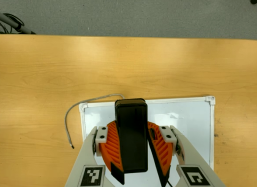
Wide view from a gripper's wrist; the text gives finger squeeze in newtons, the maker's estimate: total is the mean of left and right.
{"total": 8.8, "left": 9.4, "right": 8.2}